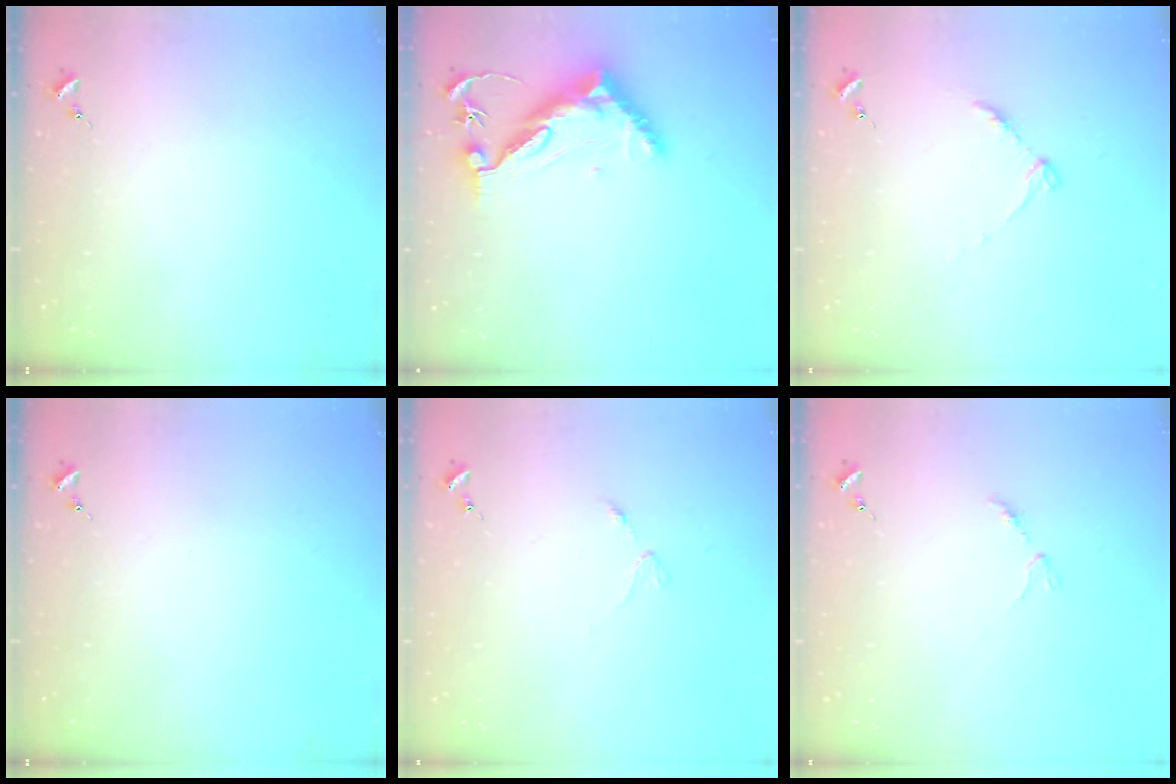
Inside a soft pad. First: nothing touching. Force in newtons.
{"total": 12.2, "press": 12.1, "slide": 0.7}
{"total": 5.6, "press": 5.5, "slide": 0.7}
{"total": 0.0}
{"total": 2.5, "press": 2.4, "slide": 0.4}
{"total": 2.8, "press": 2.8, "slide": 0.5}